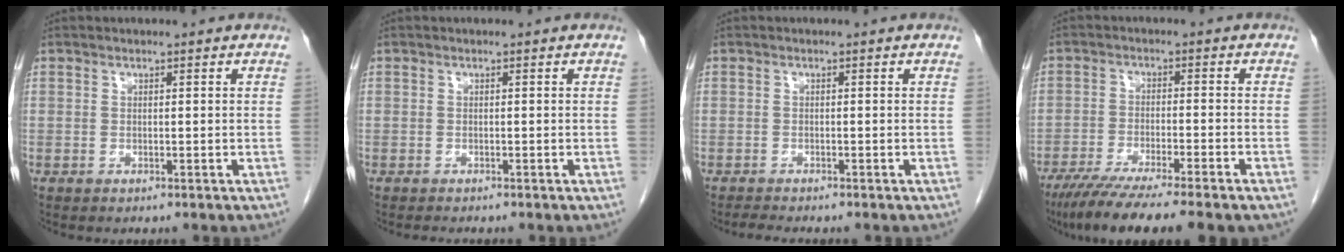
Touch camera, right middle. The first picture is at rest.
{"total": 1.1, "force": [-1.0, 0.0, 0.4], "torque": [-0.014, -0.006, -0.013]}
{"total": 1.7, "force": [-1.6, -0.2, 0.6], "torque": [-0.021, -0.010, -0.026]}
{"total": 11.2, "force": [-8.9, -0.1, 6.8], "torque": [-0.101, -0.028, -0.141]}